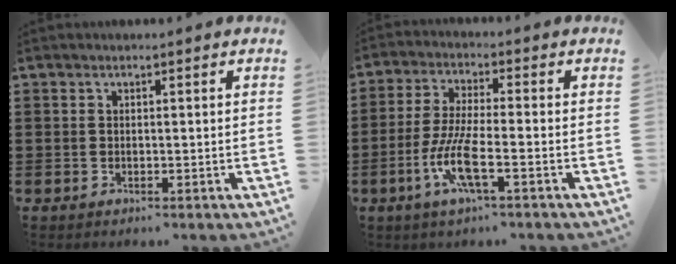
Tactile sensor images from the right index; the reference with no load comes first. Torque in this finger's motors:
{"motor_torque": [2.14, 0.00, 0.67, 0.21]}